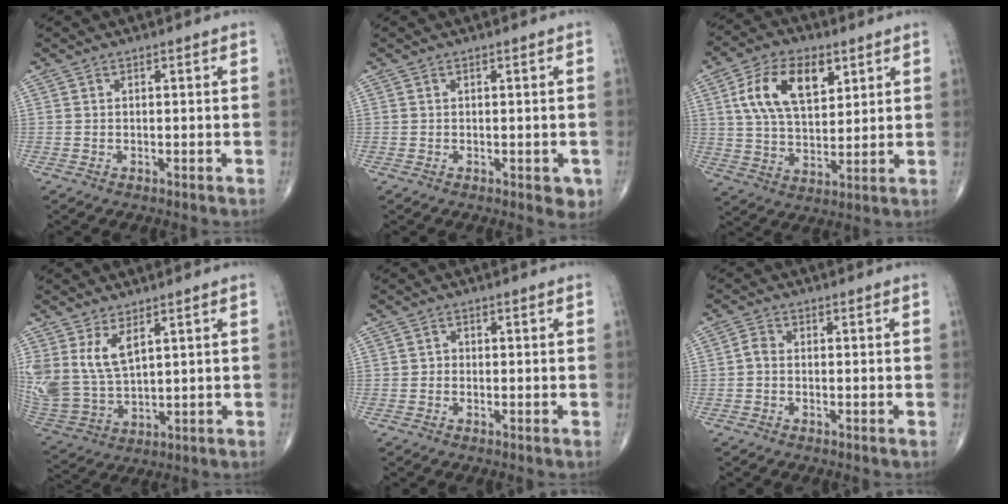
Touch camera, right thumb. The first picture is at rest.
{"total": 2.4, "force": [-0.6, 1.3, 1.9], "torque": [-0.005, 0.000, -0.006]}
{"total": 13.9, "force": [5.3, 7.7, 10.3], "torque": [-0.171, -0.010, 0.101]}
{"total": 10.3, "force": [4.6, 5.4, 7.6], "torque": [-0.153, -0.020, 0.109]}
{"total": 0.9, "force": [-0.3, 0.8, 0.2], "torque": [0.004, 0.004, -0.011]}
{"total": 1.6, "force": [-0.4, 1.1, 1.1], "torque": [-0.020, 0.003, -0.015]}